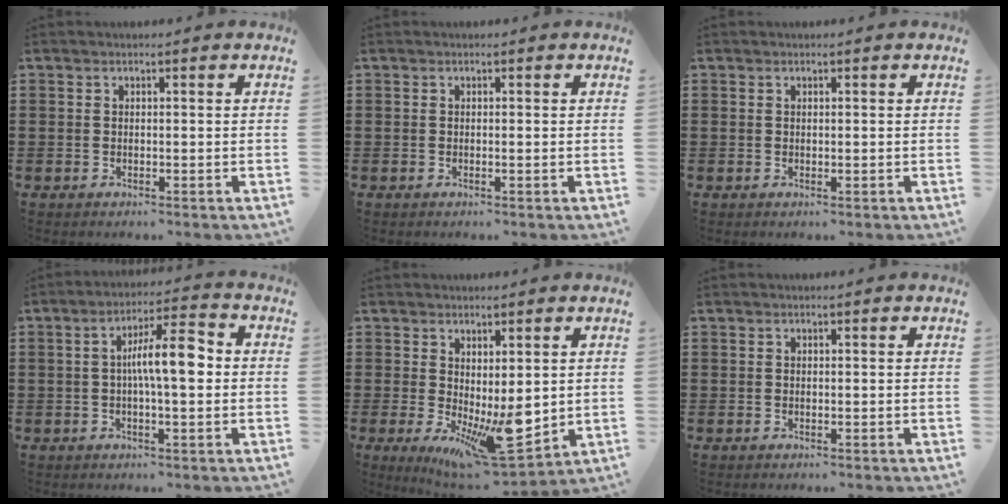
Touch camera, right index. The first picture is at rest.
{"total": 0.0}
{"total": 0.0}
{"total": 8.3, "force": [0.3, 2.2, 8.0], "torque": [-0.138, 0.006, 0.000]}
{"total": 9.0, "force": [-1.1, 3.5, 8.2], "torque": [-0.136, -0.021, -0.007]}
{"total": 0.0}